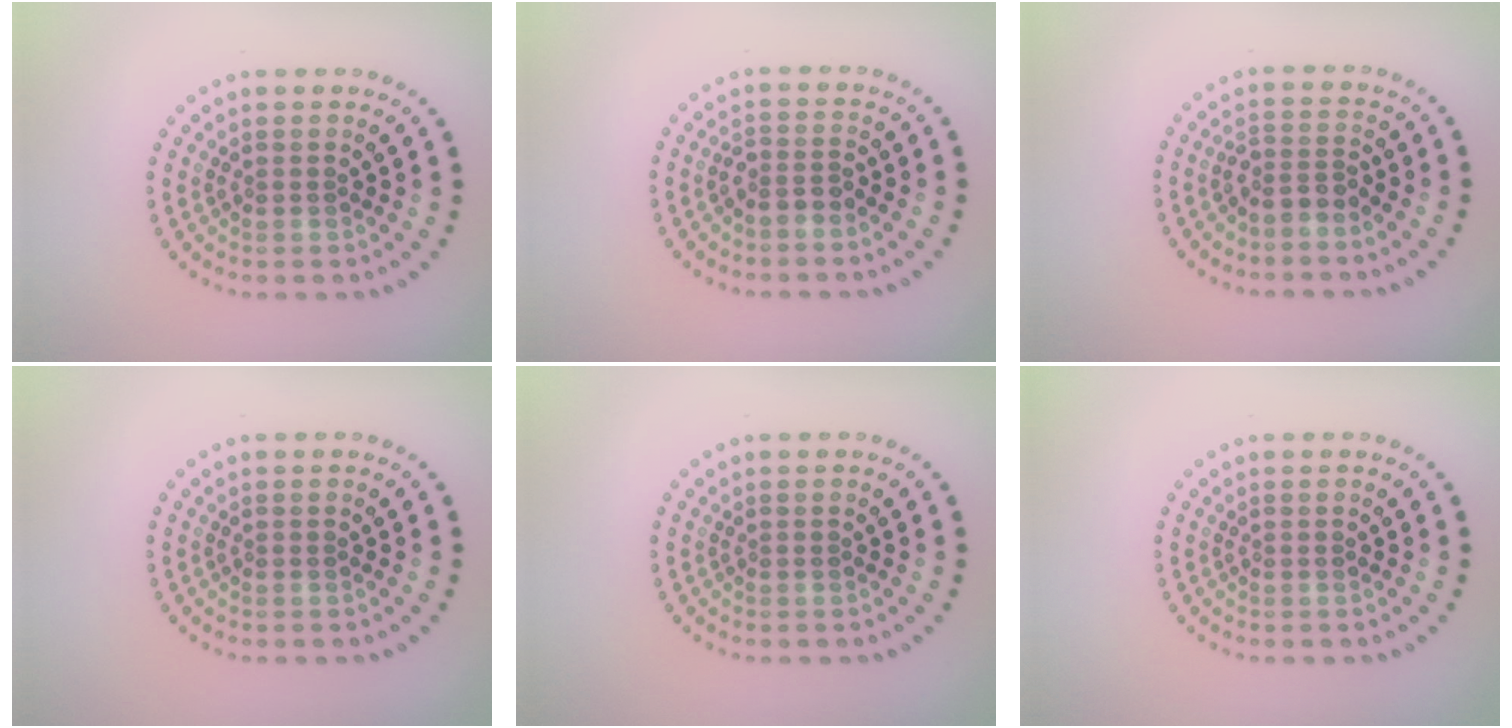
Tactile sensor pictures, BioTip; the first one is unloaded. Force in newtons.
{"total": 1.8, "press": 1.4, "slide": 1.0}
{"total": 2.2, "press": 1.6, "slide": 1.4}
{"total": 0.0}
{"total": 0.0}
{"total": 0.0}